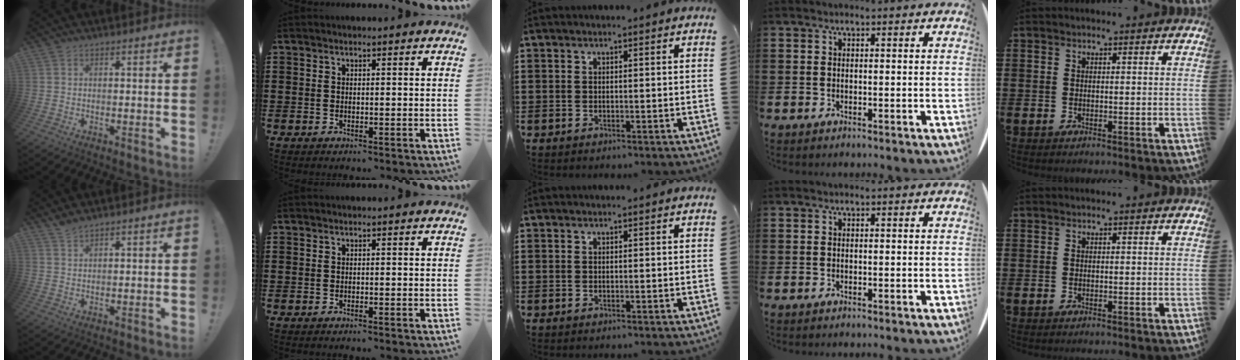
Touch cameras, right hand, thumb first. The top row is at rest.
{"thumb": {"total": 2.6, "force": [2.3, 0.5, 1.1], "torque": [-0.025, -0.009, 0.042]}}